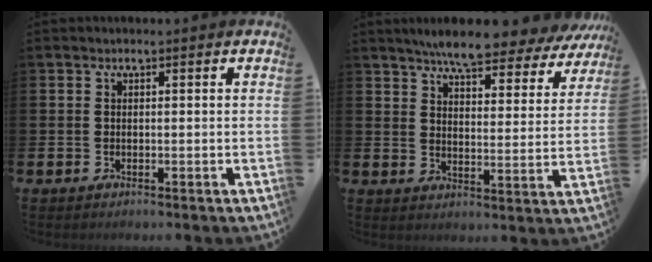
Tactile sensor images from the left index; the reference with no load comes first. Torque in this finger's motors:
{"motor_torque": [1.07, -1.07, 0.40, 0.09]}